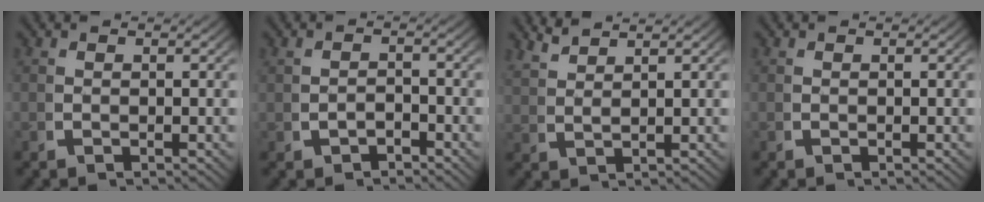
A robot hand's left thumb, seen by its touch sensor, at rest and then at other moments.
{"total": 1.5, "force": [-1.3, 0.6, 0.4], "torque": [-0.008, -0.006, -0.017]}
{"total": 2.9, "force": [2.8, -0.2, 0.4], "torque": [-0.003, 0.009, 0.059]}
{"total": 0.0}